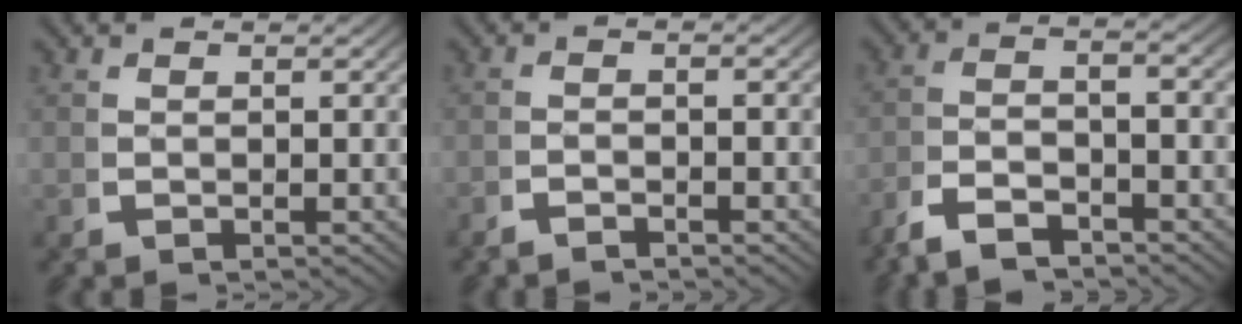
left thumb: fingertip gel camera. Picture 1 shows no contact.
{"total": 1.5, "force": [-1.4, 0.1, 0.4], "torque": [-0.001, 0.001, -0.034]}
{"total": 4.5, "force": [-2.8, 1.8, 3.0], "torque": [-0.057, -0.006, -0.052]}